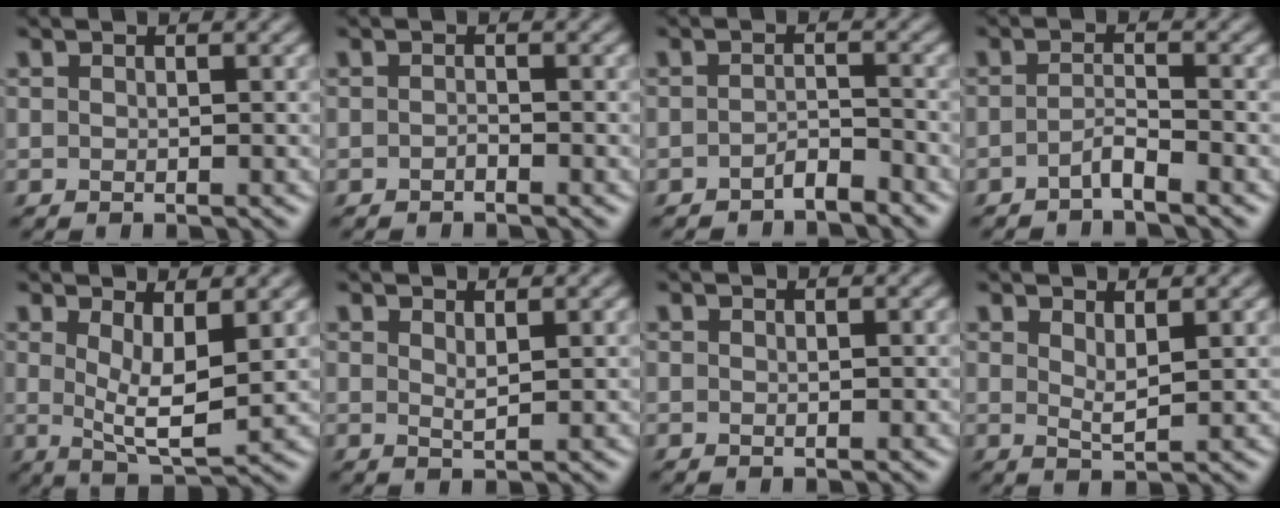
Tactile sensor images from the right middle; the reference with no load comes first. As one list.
[{"total": 0.6, "force": [-0.4, 0.2, 0.3], "torque": [-0.006, 0.002, -0.008]}, {"total": 1.6, "force": [-1.4, 0.3, 0.7], "torque": [-0.013, 0.006, -0.026]}, {"total": 1.6, "force": [-1.2, 0.2, 1.1], "torque": [-0.021, 0.004, -0.027]}, {"total": 4.6, "force": [1.1, 1.5, 4.3], "torque": [-0.078, -0.014, 0.024]}, {"total": 1.0, "force": [0.7, 0.1, 0.7], "torque": [-0.015, -0.002, 0.013]}, {"total": 0.0}, {"total": 1.7, "force": [1.0, 0.4, 1.3], "torque": [-0.026, -0.006, 0.020]}]